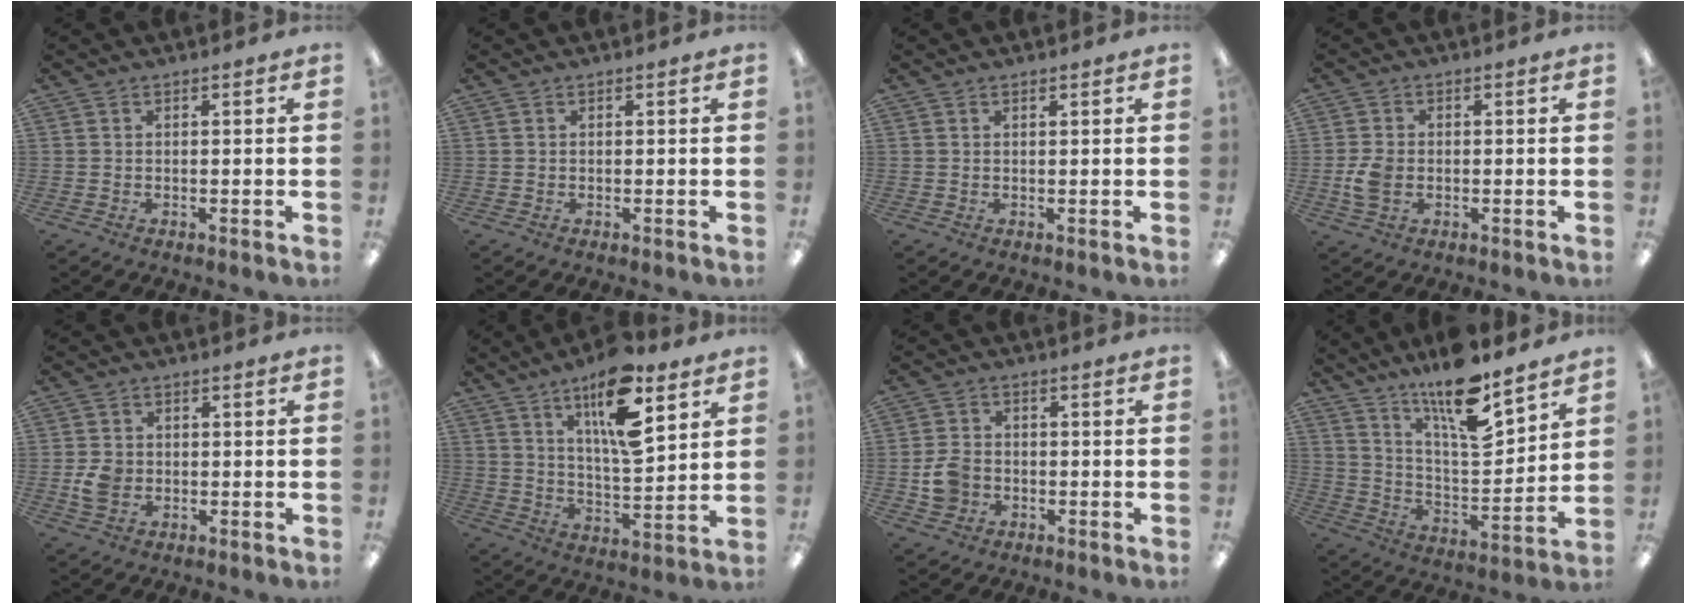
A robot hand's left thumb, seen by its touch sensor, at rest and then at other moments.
{"total": 0.0}
{"total": 0.6, "force": [0.5, 0.2, 0.2], "torque": [-0.005, 0.002, 0.009]}
{"total": 4.9, "force": [-0.9, 3.5, 3.3], "torque": [-0.068, -0.002, -0.020]}
{"total": 4.4, "force": [-0.7, 3.7, 2.4], "torque": [-0.037, 0.002, -0.012]}
{"total": 16.9, "force": [10.1, 5.7, 12.3], "torque": [-0.199, -0.047, 0.164]}
{"total": 6.0, "force": [-1.7, 5.1, 2.9], "torque": [-0.052, 0.009, -0.031]}
{"total": 15.4, "force": [12.1, 3.6, 8.8], "torque": [-0.156, -0.086, 0.205]}